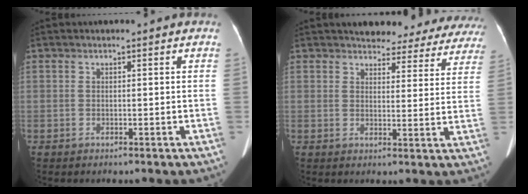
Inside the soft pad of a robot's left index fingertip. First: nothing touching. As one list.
[{"total": 18.1, "force": [16.6, 5.5, 4.7], "torque": [-0.033, -0.026, 0.173]}]